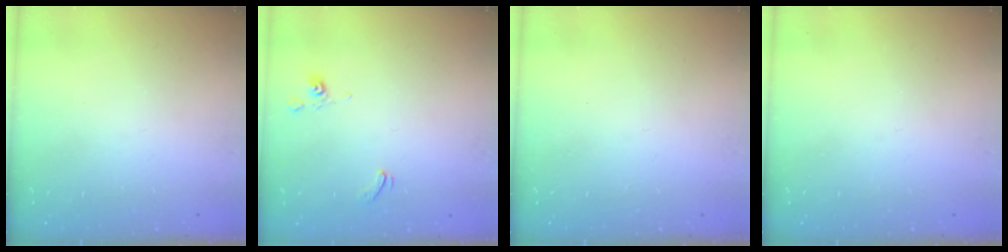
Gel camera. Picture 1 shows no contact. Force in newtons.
{"total": 2.4, "press": 2.3, "slide": 0.4}
{"total": 0.0}
{"total": 0.0}